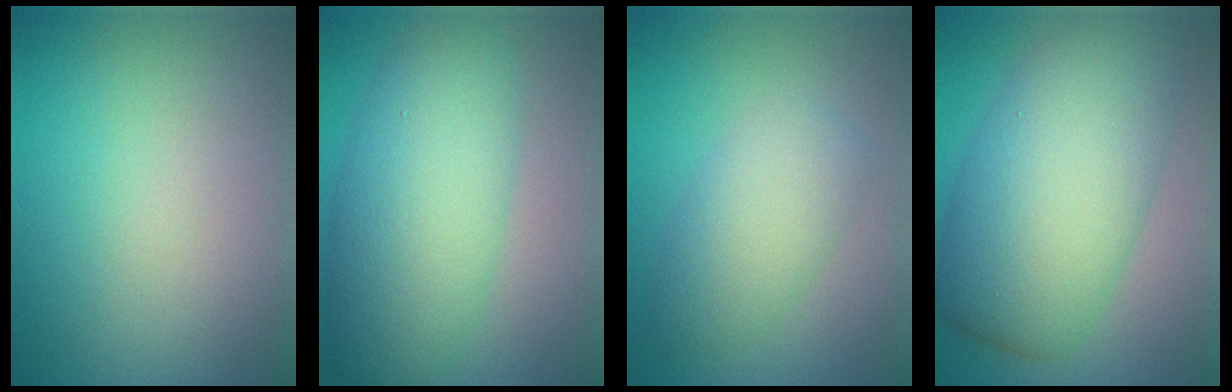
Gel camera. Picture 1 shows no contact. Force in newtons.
{"total": 7.4, "press": 7.4, "slide": 0.2}
{"total": 4.3, "press": 4.3, "slide": 0.2}
{"total": 9.8, "press": 9.8, "slide": 0.2}